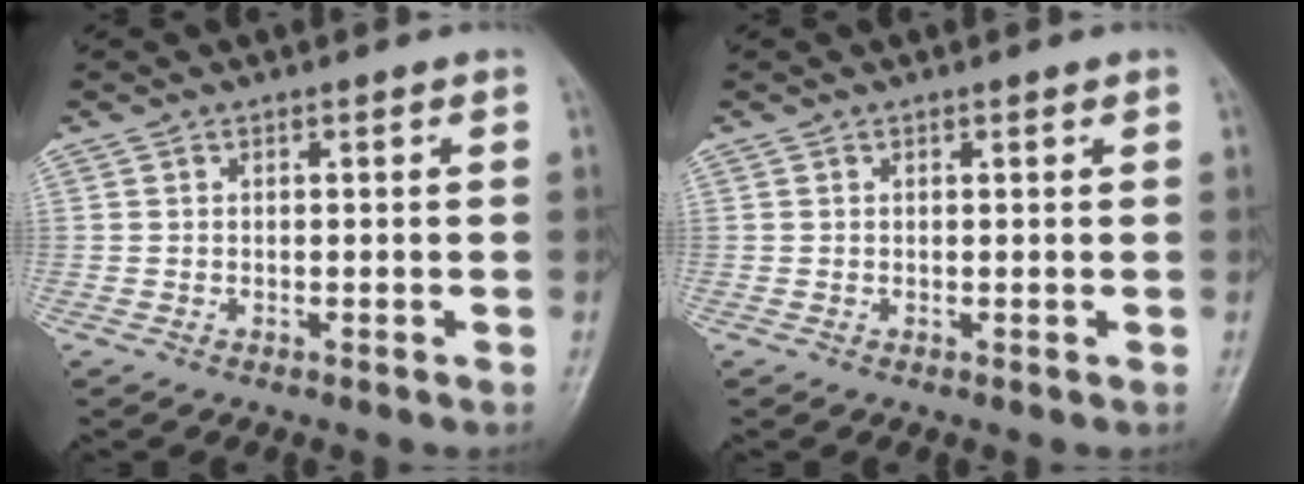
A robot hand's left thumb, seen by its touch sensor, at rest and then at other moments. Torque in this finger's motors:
{"motor_torque": [-0.21, -0.12, 0.04, 0.07, -0.01]}